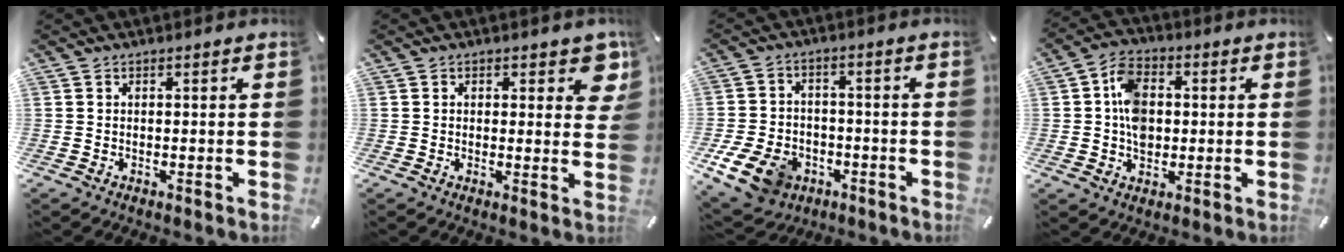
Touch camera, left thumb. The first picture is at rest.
{"total": 5.2, "force": [2.3, 2.8, 3.8], "torque": [-0.031, -0.008, 0.033]}
{"total": 11.1, "force": [-5.3, 8.1, 5.4], "torque": [-0.114, 0.035, -0.096]}
{"total": 8.6, "force": [0.2, 6.6, 5.5], "torque": [-0.103, 0.009, 0.005]}